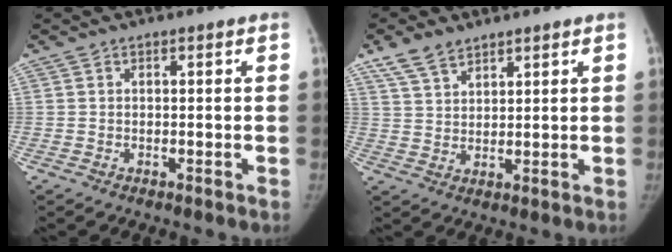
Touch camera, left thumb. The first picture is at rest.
{"total": 6.0, "force": [4.5, 3.0, 2.7], "torque": [-0.043, -0.014, 0.094]}